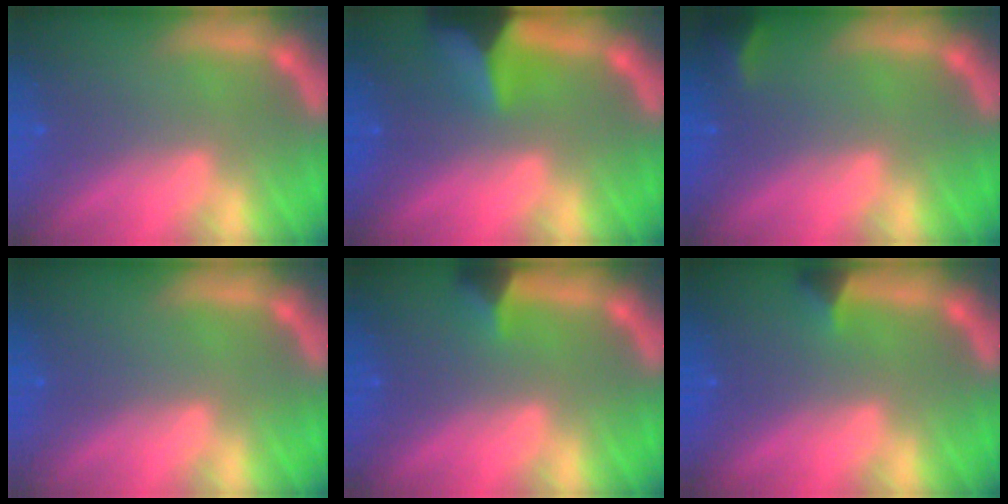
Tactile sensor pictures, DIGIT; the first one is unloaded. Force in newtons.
{"total": 6.5}
{"total": 1.9}
{"total": 0.0}
{"total": 1.9}
{"total": 1.4}